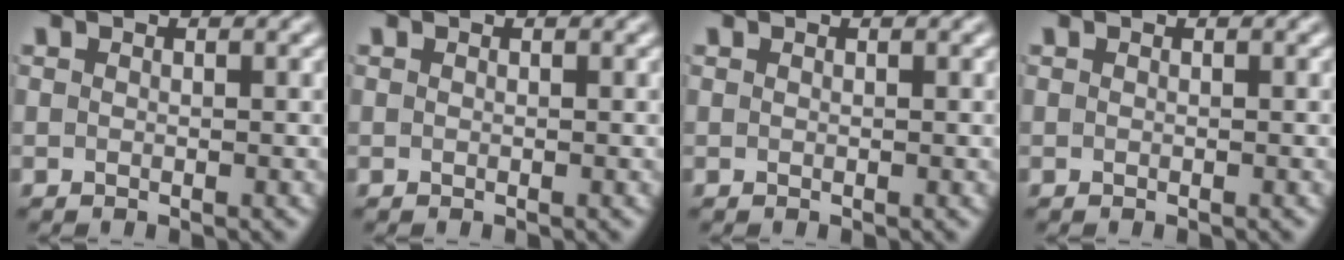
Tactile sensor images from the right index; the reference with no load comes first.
{"total": 0.0}
{"total": 0.0}
{"total": 0.0}